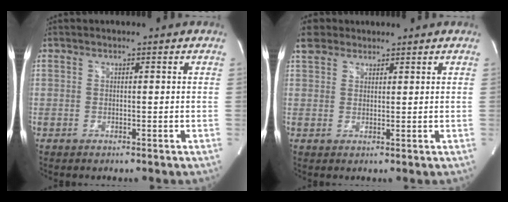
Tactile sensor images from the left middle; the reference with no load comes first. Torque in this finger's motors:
{"motor_torque": [0.66, -0.68, 0.30, 0.08]}